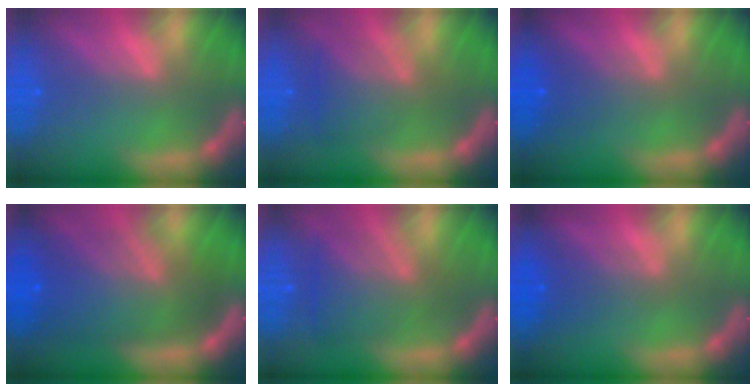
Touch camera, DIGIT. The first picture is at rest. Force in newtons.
{"total": 4.6}
{"total": 2.5}
{"total": 10.0}
{"total": 6.1}
{"total": 3.0}